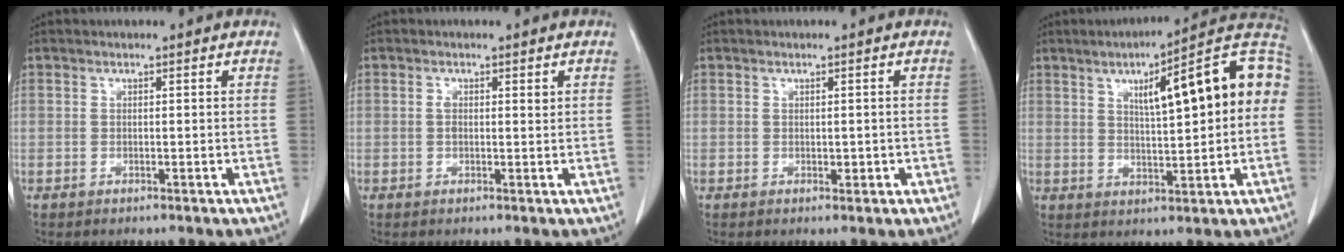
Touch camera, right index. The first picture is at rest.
{"total": 1.8, "force": [0.5, 0.8, 1.5], "torque": [-0.029, 0.004, 0.008]}
{"total": 1.1, "force": [-0.2, 0.6, 0.9], "torque": [-0.011, 0.000, 0.000]}
{"total": 16.7, "force": [3.5, 3.0, 16.0], "torque": [-0.225, 0.040, 0.045]}